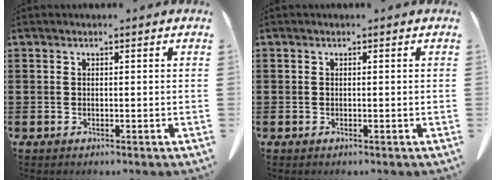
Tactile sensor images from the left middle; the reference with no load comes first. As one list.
[{"total": 0.0}]